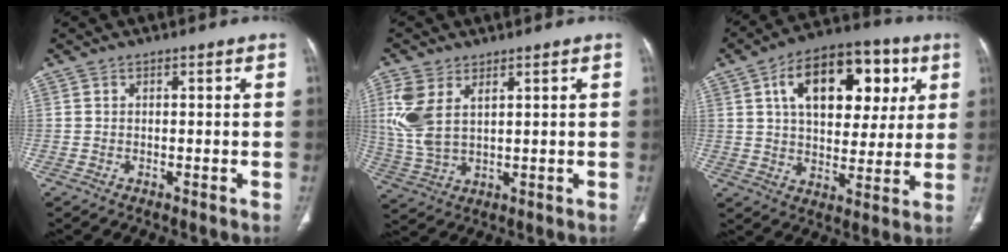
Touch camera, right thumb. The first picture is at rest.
{"total": 8.8, "force": [3.3, 4.8, 6.6], "torque": [-0.154, -0.002, 0.078]}
{"total": 20.4, "force": [7.0, 12.0, 15.0], "torque": [-0.181, 0.003, 0.103]}